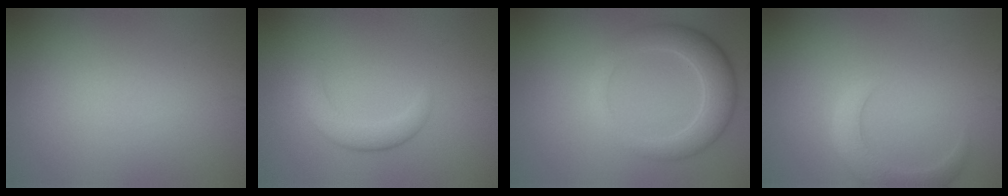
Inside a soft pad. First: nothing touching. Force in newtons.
{"total": 2.1, "press": 2.0, "slide": 0.2}
{"total": 4.6, "press": 4.6, "slide": 0.3}
{"total": 3.0, "press": 3.0, "slide": 0.3}